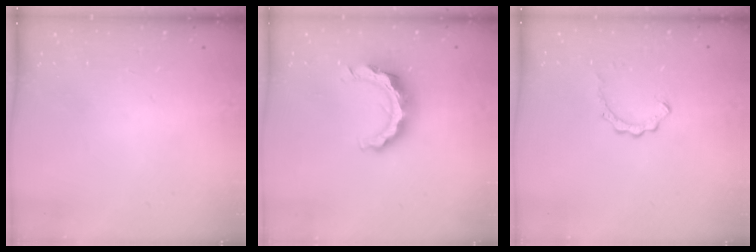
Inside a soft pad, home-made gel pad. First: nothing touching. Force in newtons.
{"total": 11.0, "press": 11.0, "slide": 0.9}
{"total": 2.3, "press": 2.3, "slide": 0.2}